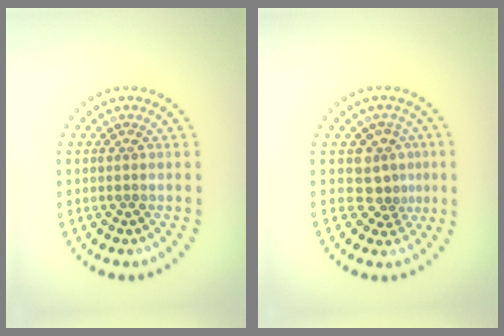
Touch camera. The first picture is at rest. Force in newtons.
{"total": 2.9, "press": 2.2, "slide": 1.9}